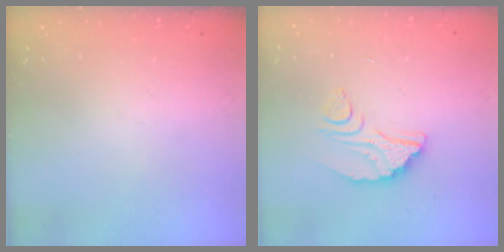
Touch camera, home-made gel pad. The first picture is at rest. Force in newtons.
{"total": 7.6, "press": 7.6, "slide": 0.4}